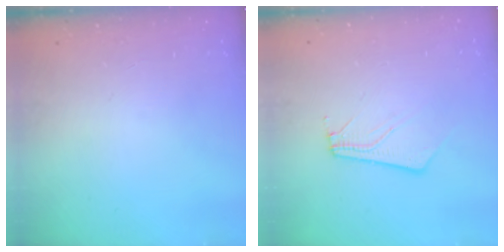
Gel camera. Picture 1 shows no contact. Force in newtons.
{"total": 3.7, "press": 3.7, "slide": 0.2}